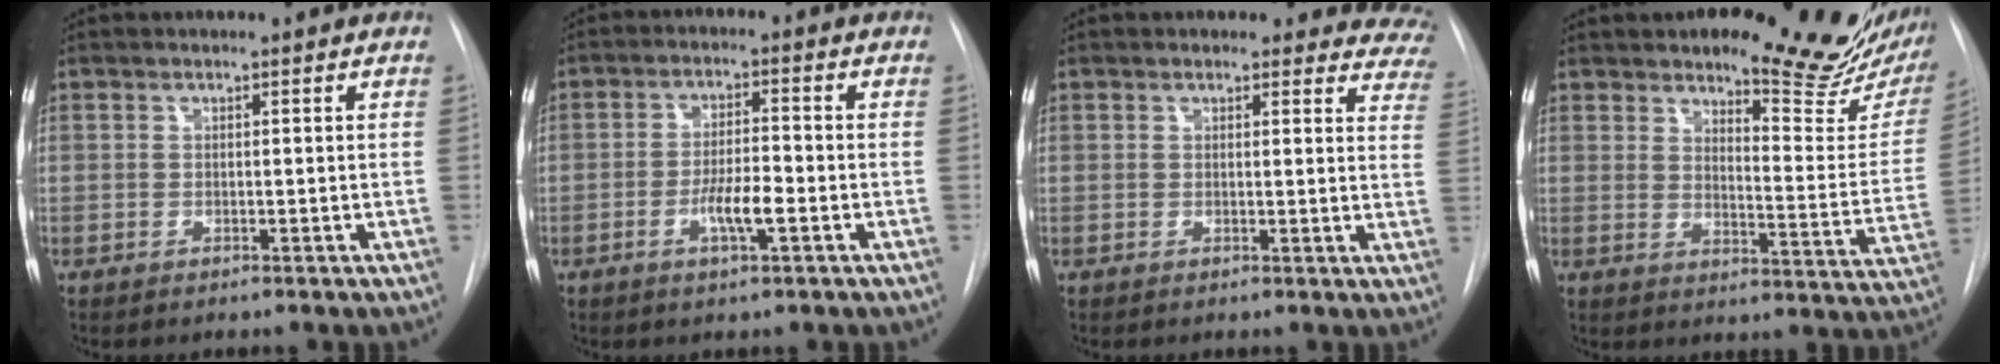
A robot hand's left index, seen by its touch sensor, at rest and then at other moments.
{"total": 5.3, "force": [-1.9, 0.9, 4.8], "torque": [-0.092, -0.001, -0.035]}
{"total": 11.1, "force": [10.2, 4.0, 1.9], "torque": [0.033, -0.033, 0.070]}
{"total": 18.5, "force": [15.5, 4.3, 9.2], "torque": [-0.114, -0.065, 0.184]}